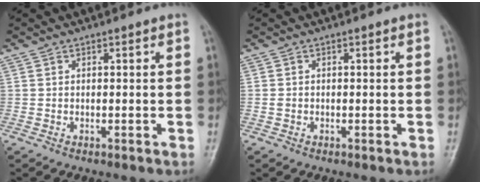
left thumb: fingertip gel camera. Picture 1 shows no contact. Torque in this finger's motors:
{"motor_torque": [-0.08, 0.05, -0.11, 0.00, 0.00]}